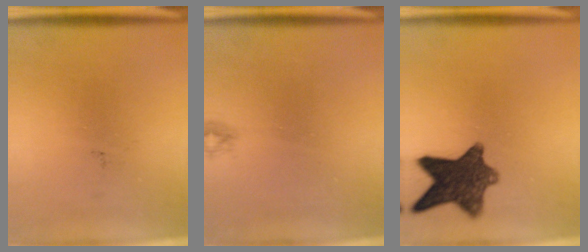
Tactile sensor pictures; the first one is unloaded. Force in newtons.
{"total": 0.6}
{"total": 11.0}